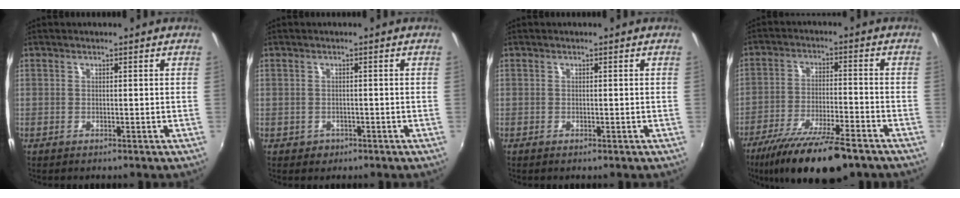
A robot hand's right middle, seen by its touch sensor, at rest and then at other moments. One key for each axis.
{"total": 2.0, "fx": -0.8, "fy": 1.7, "fz": 0.5, "tx": -0.013, "ty": -0.003, "tz": -0.008}
{"total": 0.0}
{"total": 16.5, "fx": -12.4, "fy": 3.6, "fz": 10.3, "tx": -0.203, "ty": -0.034, "tz": -0.206}